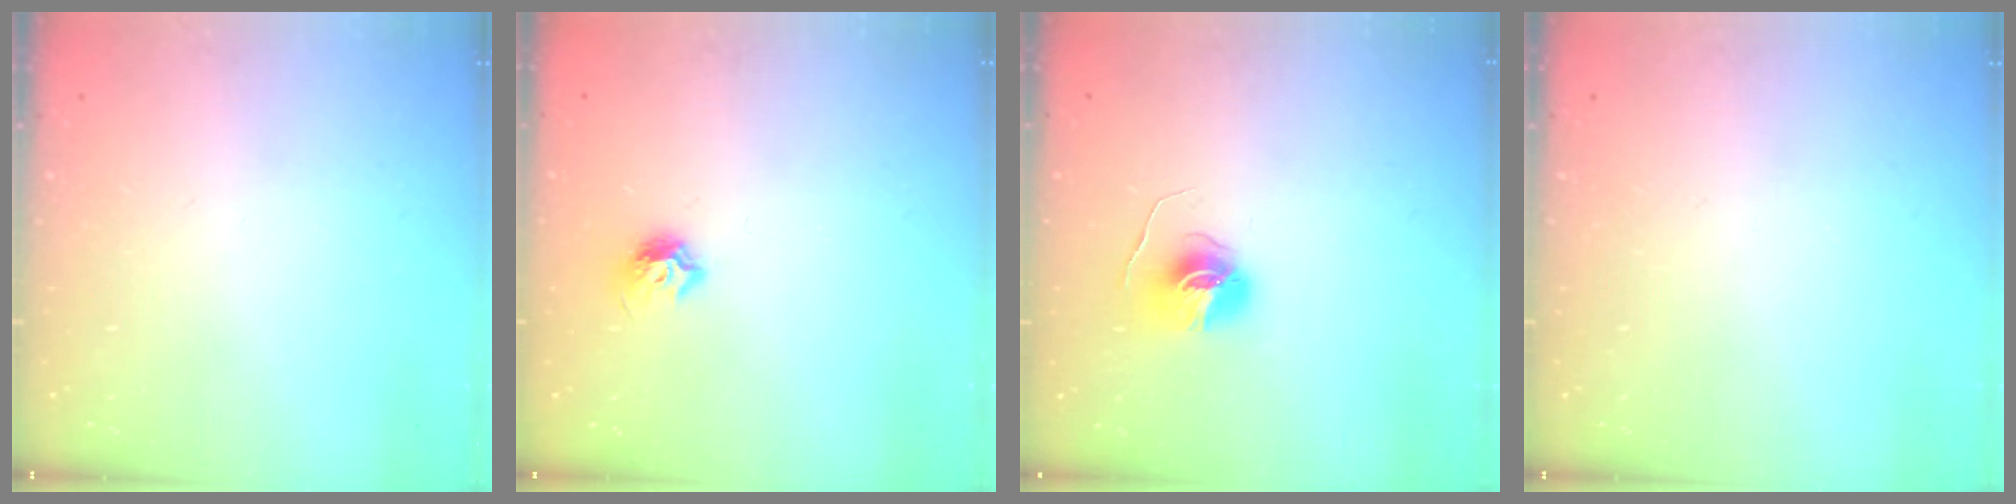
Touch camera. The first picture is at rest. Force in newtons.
{"total": 5.1, "press": 5.0, "slide": 1.0}
{"total": 6.7, "press": 6.7, "slide": 0.4}
{"total": 0.0}